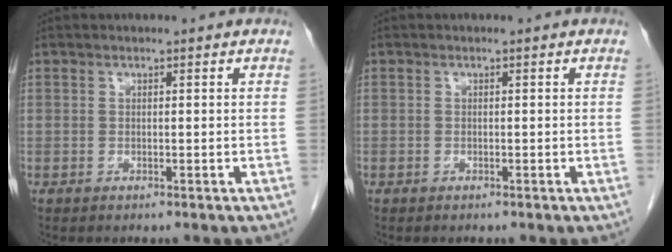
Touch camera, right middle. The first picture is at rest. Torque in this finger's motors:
{"motor_torque": [0.84, -1.29, -0.09, -0.21]}